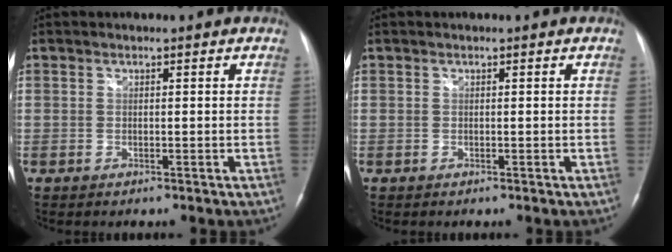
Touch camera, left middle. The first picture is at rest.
{"total": 0.0}